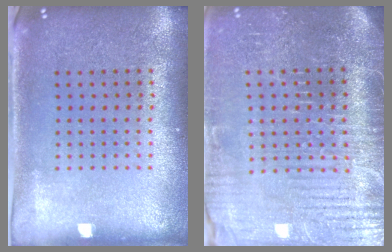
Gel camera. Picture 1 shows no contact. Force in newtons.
{"total": 4.3, "press": 4.1, "slide": 1.4}